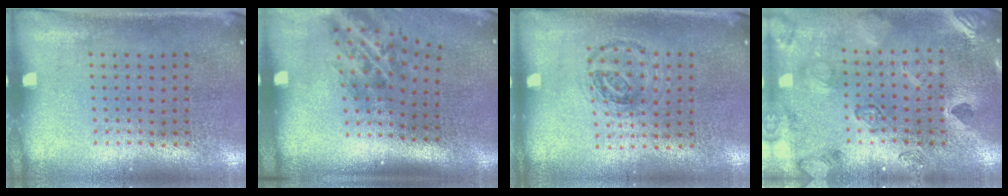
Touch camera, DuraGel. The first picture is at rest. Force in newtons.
{"total": 2.1, "press": 1.3, "slide": 1.6}
{"total": 1.0, "press": 0.9, "slide": 0.3}
{"total": 2.5, "press": 2.4, "slide": 0.5}